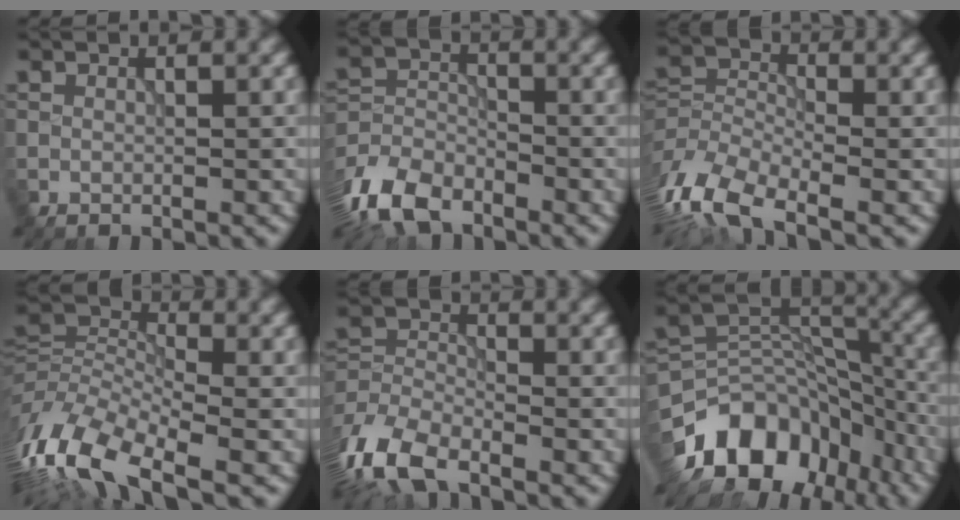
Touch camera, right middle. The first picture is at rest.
{"total": 6.6, "force": [-4.8, 3.3, 3.0], "torque": [-0.062, -0.006, -0.107]}
{"total": 8.0, "force": [-4.8, 3.8, 5.2], "torque": [-0.107, -0.007, -0.104]}
{"total": 12.2, "force": [-5.7, 5.5, 9.2], "torque": [-0.202, 0.002, -0.126]}
{"total": 6.8, "force": [-4.5, 3.1, 4.0], "torque": [-0.086, -0.008, -0.101]}
{"total": 11.4, "force": [-7.0, 7.0, 5.7], "torque": [-0.091, 0.013, -0.130]}